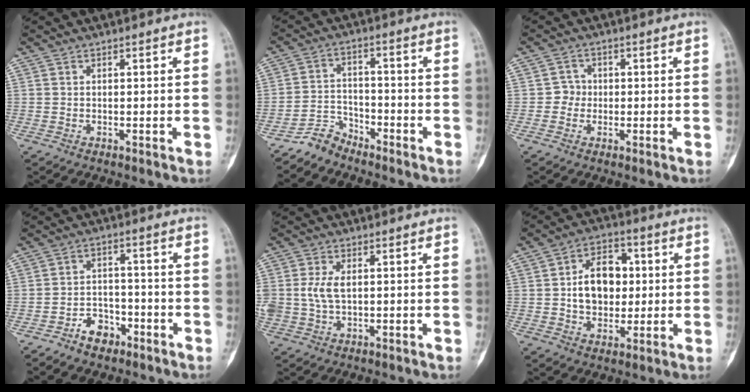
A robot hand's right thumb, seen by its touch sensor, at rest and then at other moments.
{"total": 4.9, "force": [-4.4, 1.9, 0.1], "torque": [0.009, 0.038, -0.090]}
{"total": 2.6, "force": [-0.3, 2.6, 0.5], "torque": [0.011, 0.011, -0.014]}
{"total": 5.8, "force": [-3.7, 3.8, 2.3], "torque": [-0.016, 0.036, -0.061]}
{"total": 5.4, "force": [0.5, 3.3, 4.2], "torque": [-0.094, 0.003, 0.014]}
{"total": 12.1, "force": [1.0, 8.7, 8.4], "torque": [-0.101, 0.013, 0.015]}